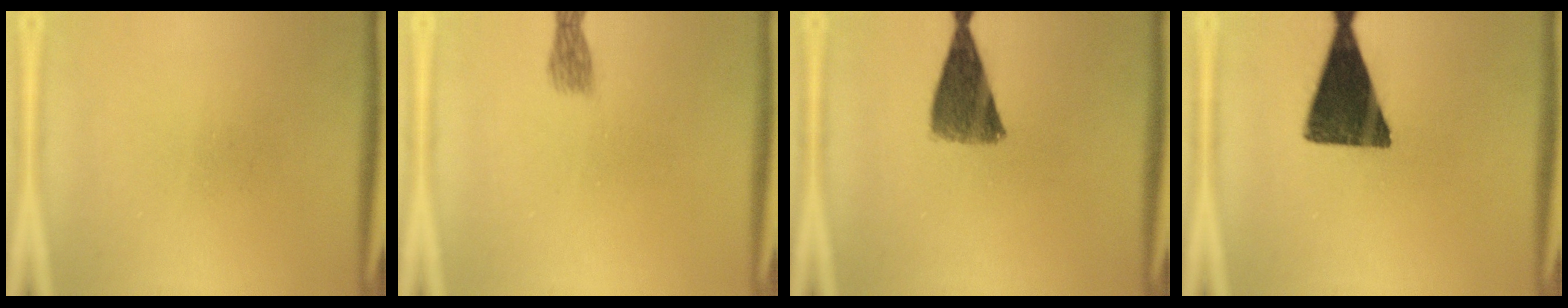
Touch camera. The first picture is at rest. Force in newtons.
{"total": 1.9}
{"total": 8.8}
{"total": 15.5}